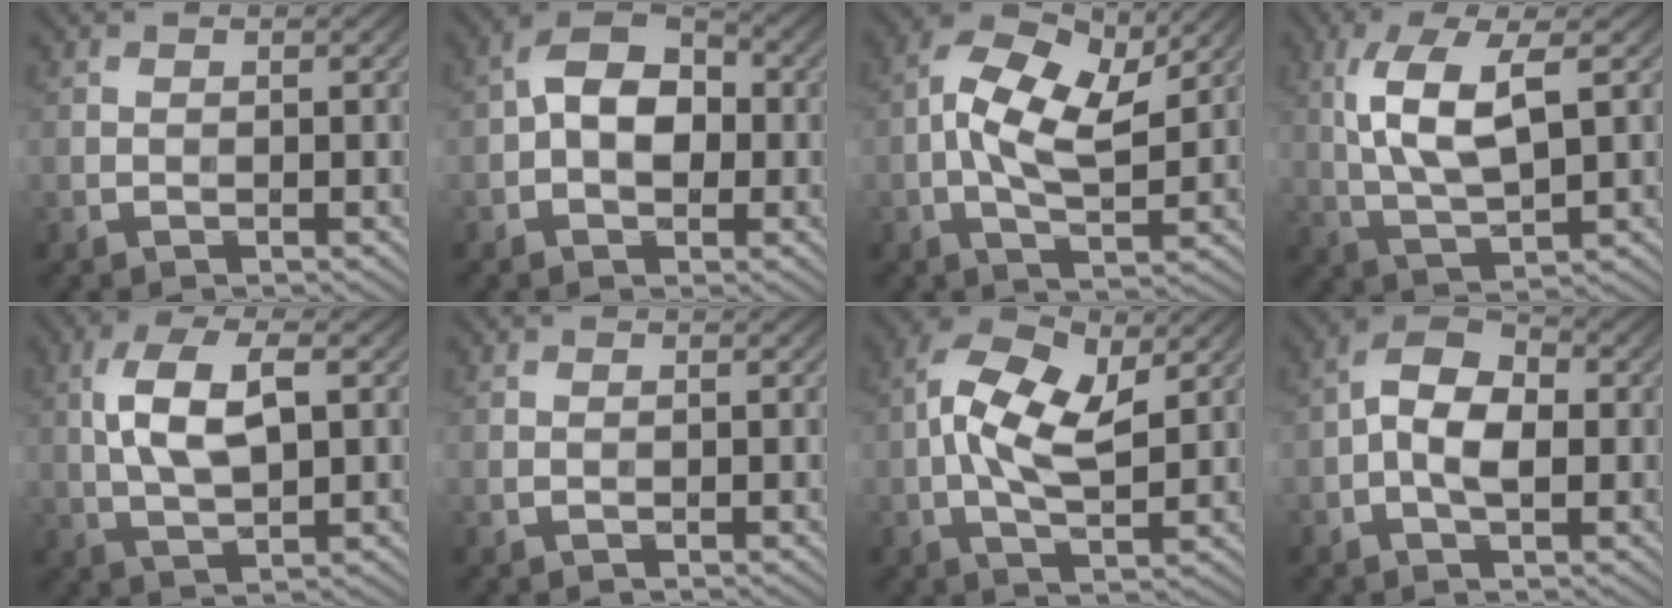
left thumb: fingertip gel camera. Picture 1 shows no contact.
{"total": 7.4, "force": [-0.1, 4.8, 5.6], "torque": [-0.090, 0.012, -0.013]}
{"total": 9.7, "force": [1.4, 4.8, 8.3], "torque": [-0.166, 0.009, 0.018]}
{"total": 8.7, "force": [2.0, 3.2, 7.8], "torque": [-0.170, 0.004, 0.037]}
{"total": 7.8, "force": [1.3, 3.4, 6.9], "torque": [-0.147, 0.006, 0.024]}
{"total": 0.0}
{"total": 9.5, "force": [1.3, 4.7, 8.2], "torque": [-0.174, 0.013, 0.015]}
{"total": 7.0, "force": [-0.8, 3.8, 5.8], "torque": [-0.111, 0.011, -0.025]}